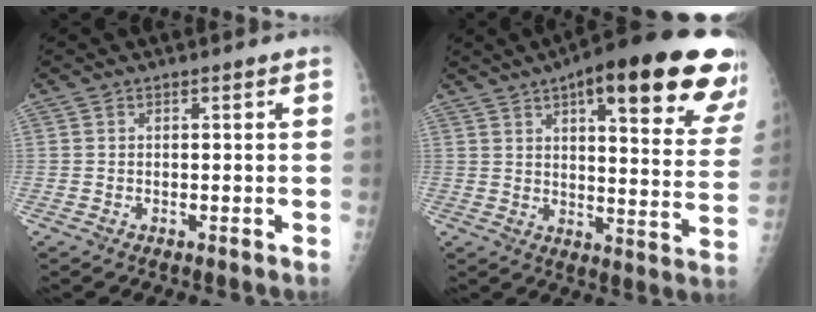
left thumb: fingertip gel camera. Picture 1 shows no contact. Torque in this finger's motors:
{"motor_torque": [0.50, 0.81, 1.68, -1.11, 0.30]}